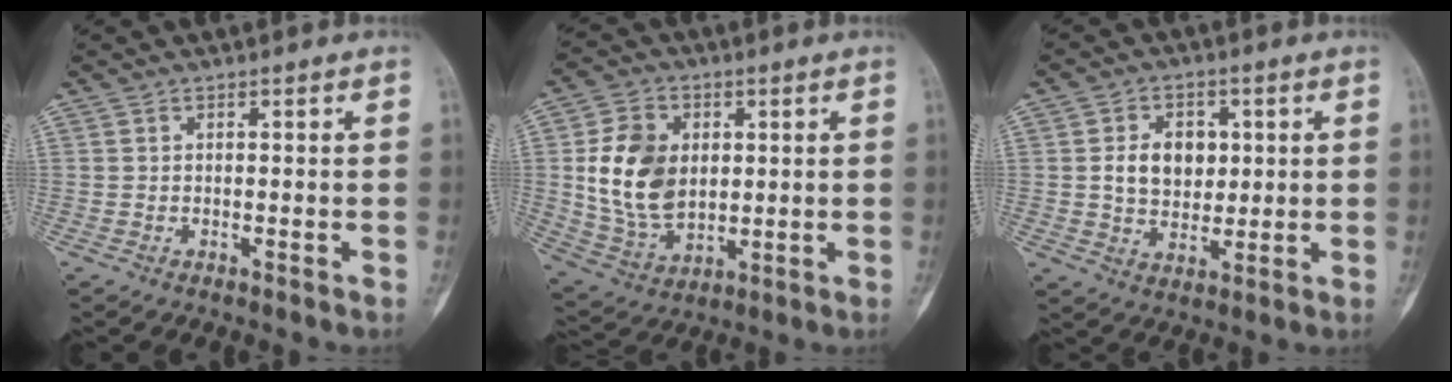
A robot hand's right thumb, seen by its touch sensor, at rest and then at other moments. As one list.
[{"total": 14.4, "force": [1.8, 10.3, 9.8], "torque": [-0.157, -0.009, 0.046]}, {"total": 8.7, "force": [1.4, 6.4, 5.7], "torque": [-0.060, -0.006, 0.028]}]